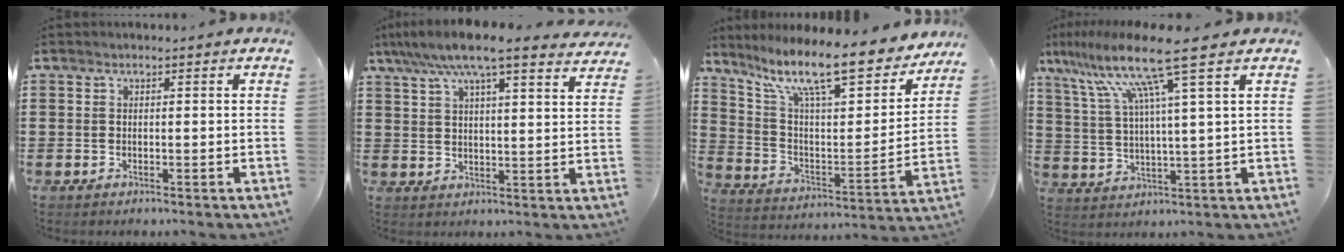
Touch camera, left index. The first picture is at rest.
{"total": 7.7, "force": [6.5, 0.8, 3.9], "torque": [-0.098, -0.019, 0.115]}
{"total": 12.9, "force": [10.4, 1.8, 7.5], "torque": [-0.160, -0.072, 0.171]}
{"total": 12.5, "force": [7.6, 0.0, 9.9], "torque": [-0.229, -0.027, 0.118]}